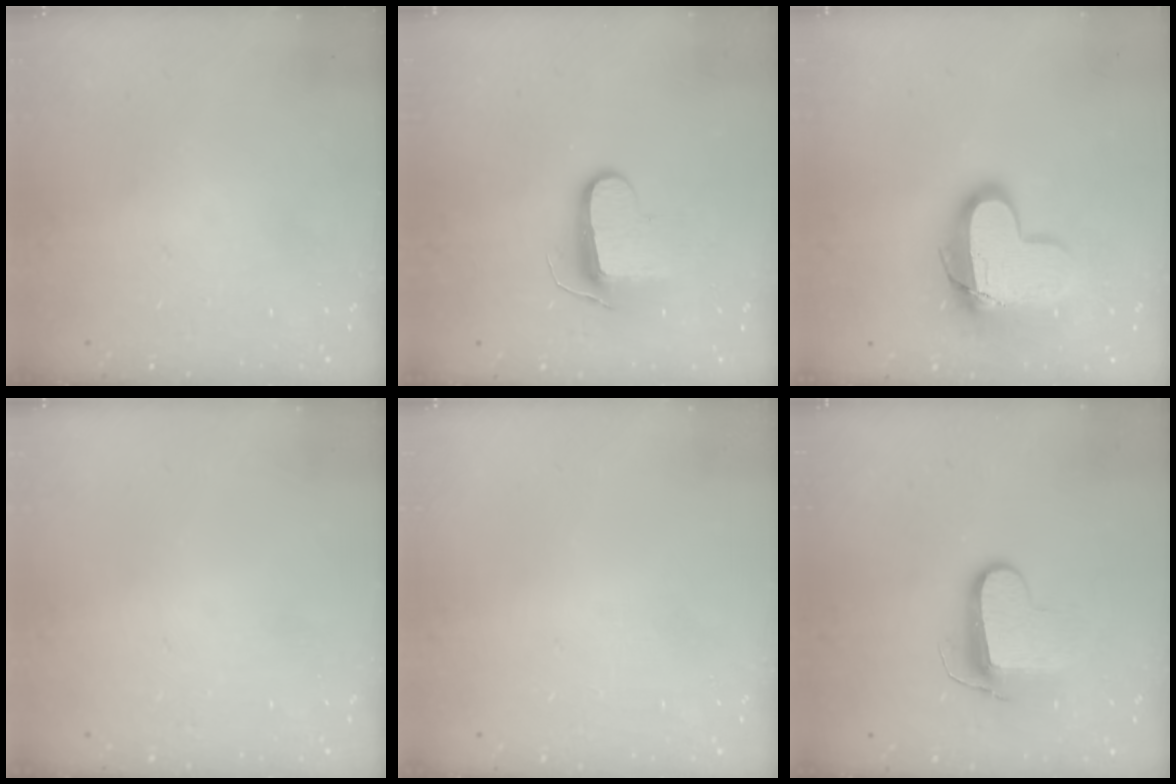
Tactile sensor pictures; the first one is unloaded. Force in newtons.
{"total": 9.8, "press": 9.7, "slide": 0.9}
{"total": 15.2, "press": 15.2, "slide": 1.3}
{"total": 0.0}
{"total": 0.0}
{"total": 9.9, "press": 9.9, "slide": 0.7}